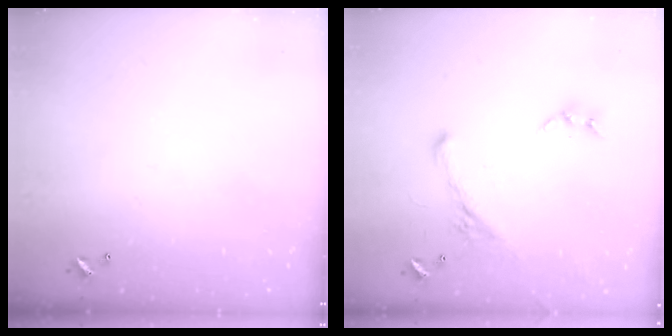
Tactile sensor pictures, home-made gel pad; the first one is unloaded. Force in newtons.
{"total": 1.7, "press": 1.0, "slide": 1.3}